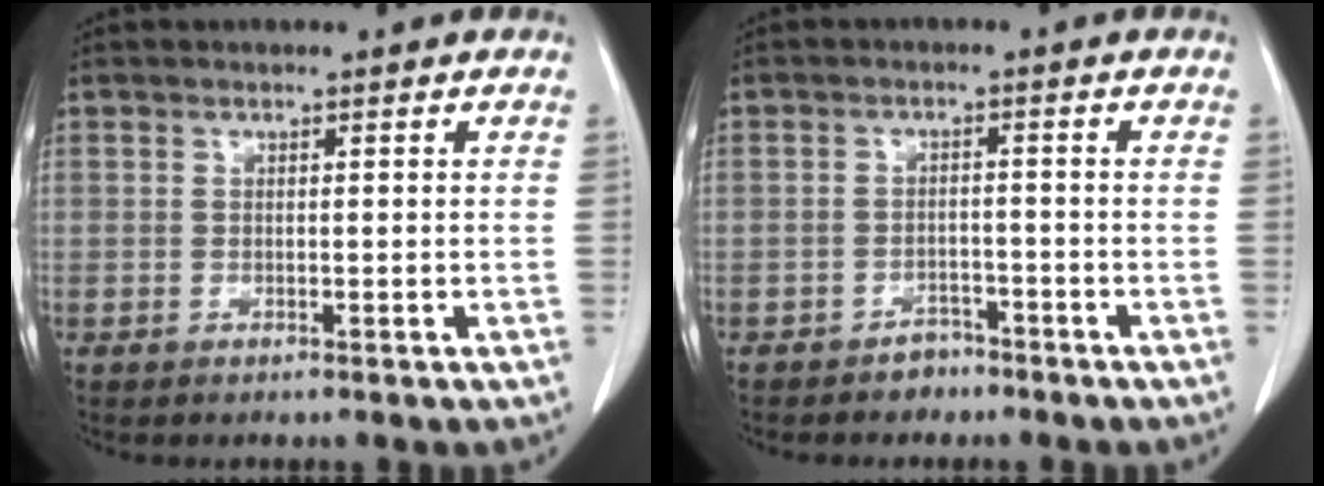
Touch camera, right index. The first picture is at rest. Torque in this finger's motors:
{"motor_torque": [0.13, -0.13, 0.03, -0.01]}